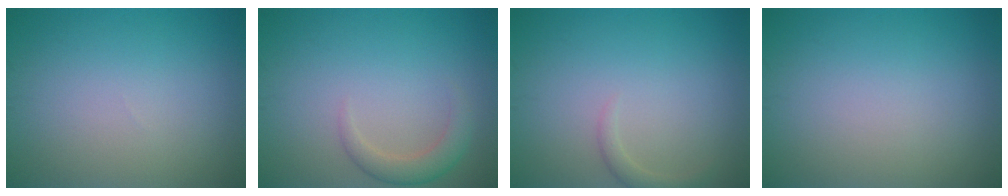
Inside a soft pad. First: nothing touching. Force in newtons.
{"total": 2.4, "press": 2.3, "slide": 0.3}
{"total": 1.2, "press": 1.2, "slide": 0.1}
{"total": 0.0}